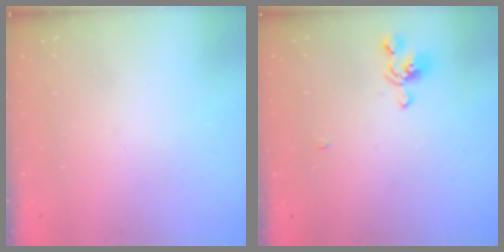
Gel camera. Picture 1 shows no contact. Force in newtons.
{"total": 3.6, "press": 3.6, "slide": 0.3}